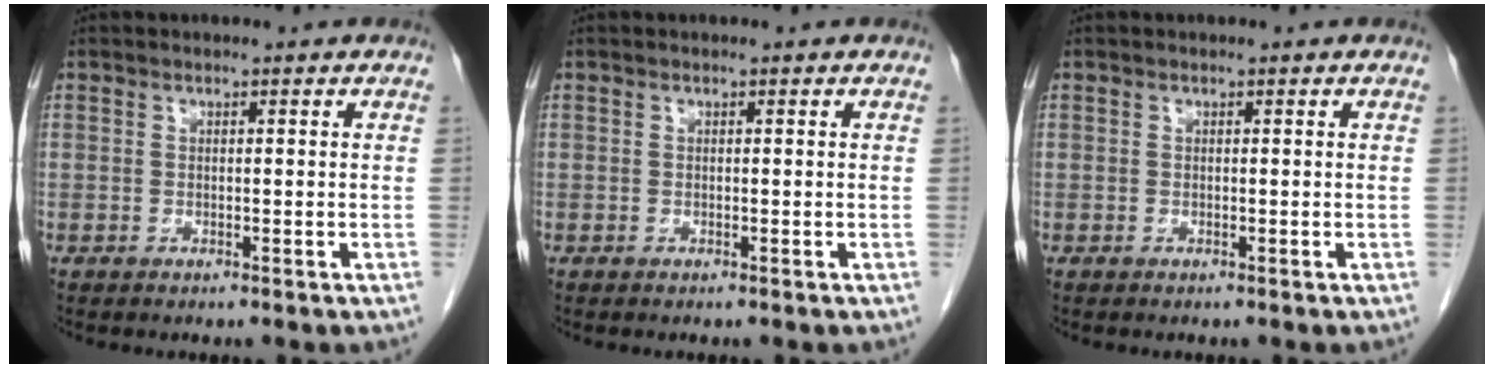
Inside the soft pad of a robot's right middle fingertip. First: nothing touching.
{"total": 0.0}
{"total": 0.0}